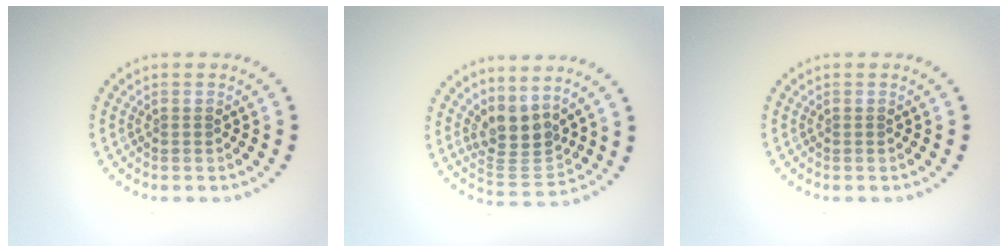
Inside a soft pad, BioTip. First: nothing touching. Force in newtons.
{"total": 3.8, "press": 3.3, "slide": 1.9}
{"total": 0.0}